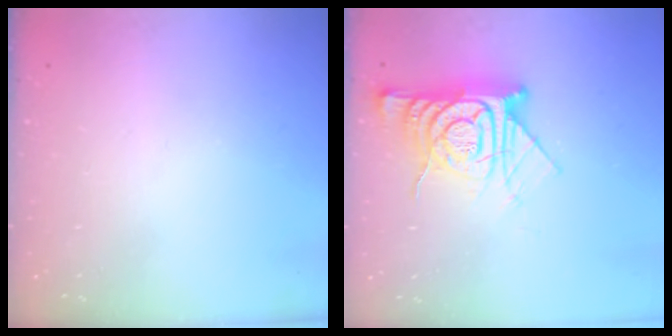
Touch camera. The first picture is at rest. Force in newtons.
{"total": 14.6, "press": 14.5, "slide": 1.4}